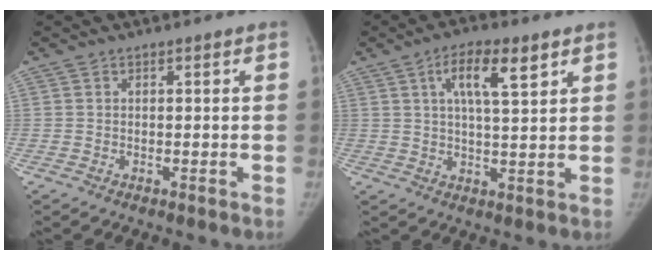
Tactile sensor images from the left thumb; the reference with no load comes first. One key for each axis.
{"total": 8.8, "fx": 4.1, "fy": 2.7, "fz": 7.3, "tx": -0.117, "ty": -0.012, "tz": 0.069}